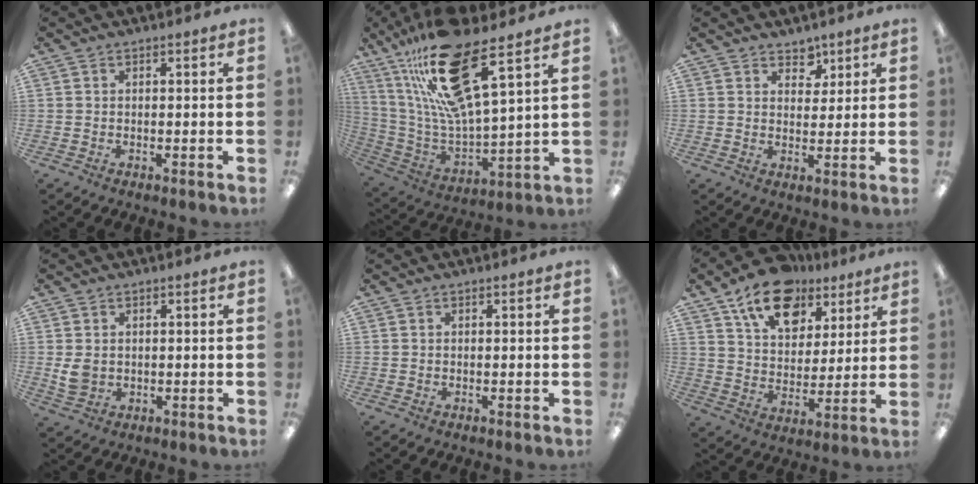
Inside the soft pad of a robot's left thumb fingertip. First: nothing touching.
{"total": 24.2, "force": [14.9, 6.1, 18.1], "torque": [-0.360, -0.078, 0.244]}
{"total": 4.7, "force": [3.5, 3.0, 0.8], "torque": [0.003, -0.022, 0.060]}
{"total": 4.1, "force": [0.7, 3.3, 2.3], "torque": [-0.043, -0.002, 0.013]}
{"total": 0.0}
{"total": 16.2, "force": [10.8, 9.4, 7.5], "torque": [-0.120, -0.053, 0.194]}